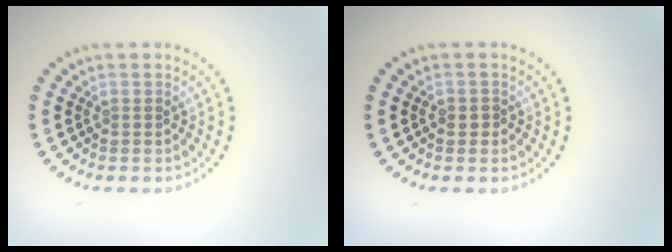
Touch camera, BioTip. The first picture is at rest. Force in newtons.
{"total": 0.6, "press": 0.5, "slide": 0.3}